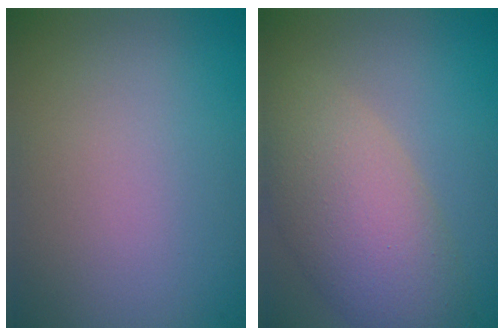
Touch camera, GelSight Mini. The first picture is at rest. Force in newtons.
{"total": 7.1, "press": 7.1, "slide": 0.4}